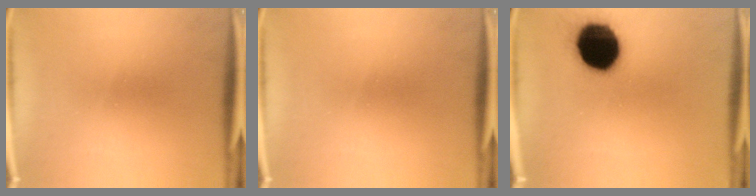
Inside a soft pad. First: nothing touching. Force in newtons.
{"total": 0.0}
{"total": 19.3}